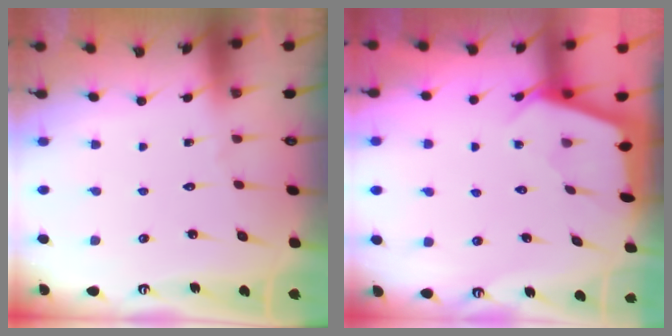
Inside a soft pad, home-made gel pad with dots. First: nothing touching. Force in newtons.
{"total": 2.6, "press": 2.6, "slide": 0.3}